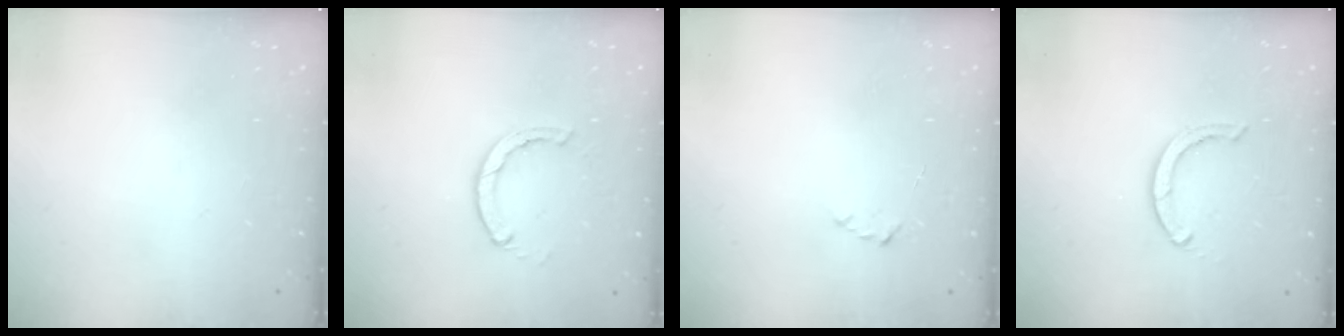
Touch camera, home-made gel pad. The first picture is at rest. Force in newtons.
{"total": 3.3, "press": 3.2, "slide": 0.4}
{"total": 2.2, "press": 2.1, "slide": 0.3}
{"total": 3.1, "press": 3.0, "slide": 0.3}